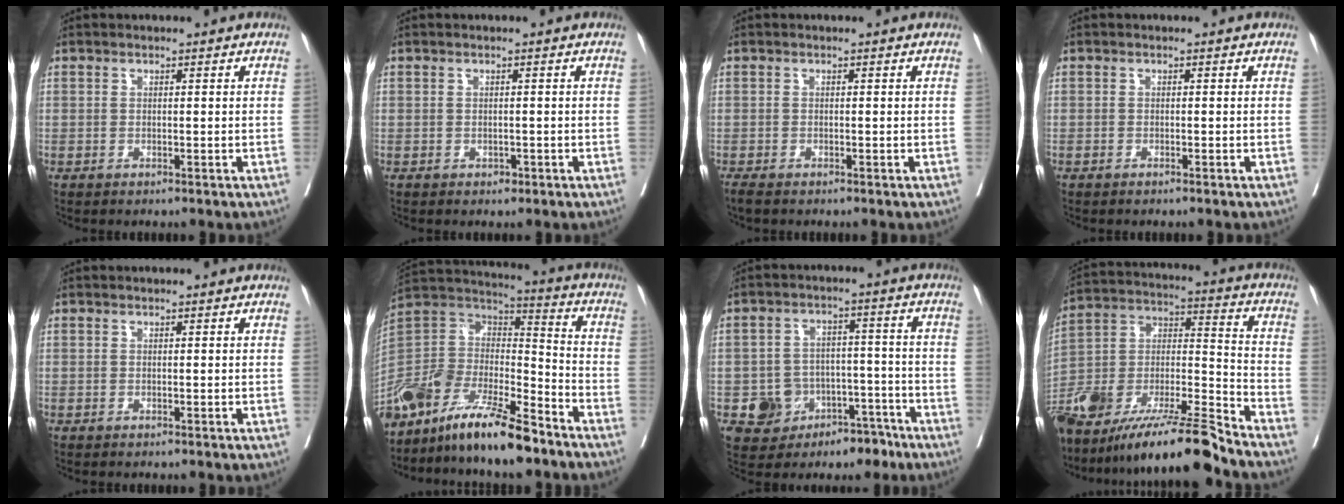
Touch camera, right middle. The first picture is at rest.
{"total": 0.7, "force": [-0.4, 0.5, 0.3], "torque": [-0.005, 0.001, -0.004]}
{"total": 1.4, "force": [-1.2, 0.3, 0.7], "torque": [-0.017, -0.007, -0.021]}
{"total": 0.5, "force": [-0.5, 0.0, 0.3], "torque": [-0.007, -0.001, -0.009]}
{"total": 0.0}
{"total": 22.1, "force": [-17.3, 5.7, 12.6], "torque": [-0.274, -0.008, -0.322]}
{"total": 9.2, "force": [-5.2, 7.2, 2.6], "torque": [-0.031, 0.033, -0.069]}
{"total": 22.4, "force": [-18.9, 0.3, 12.1], "torque": [-0.227, -0.007, -0.350]}